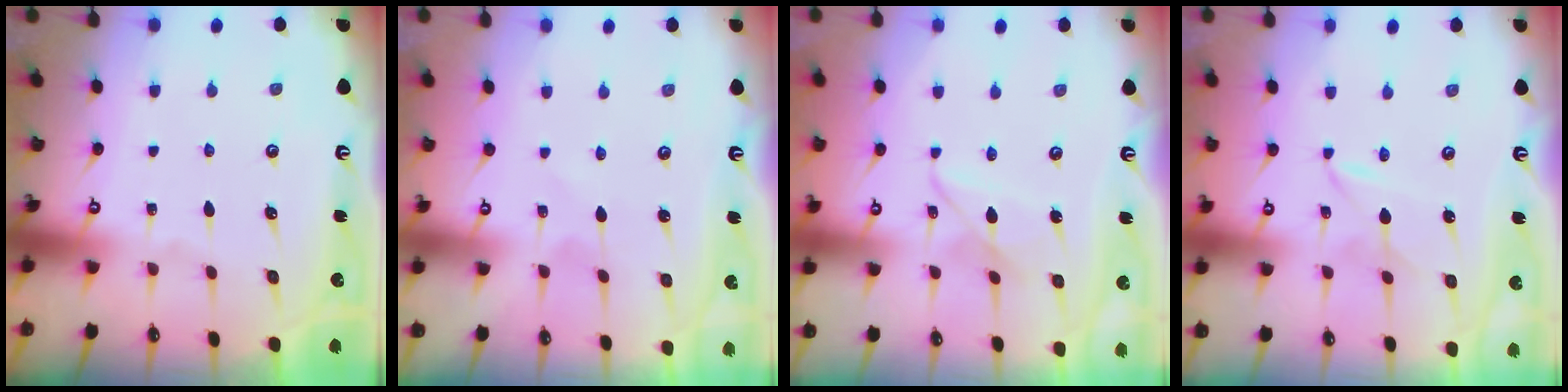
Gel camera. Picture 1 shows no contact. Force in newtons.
{"total": 2.3, "press": 2.3, "slide": 0.2}
{"total": 7.0, "press": 7.0, "slide": 0.3}
{"total": 2.5, "press": 2.4, "slide": 0.4}